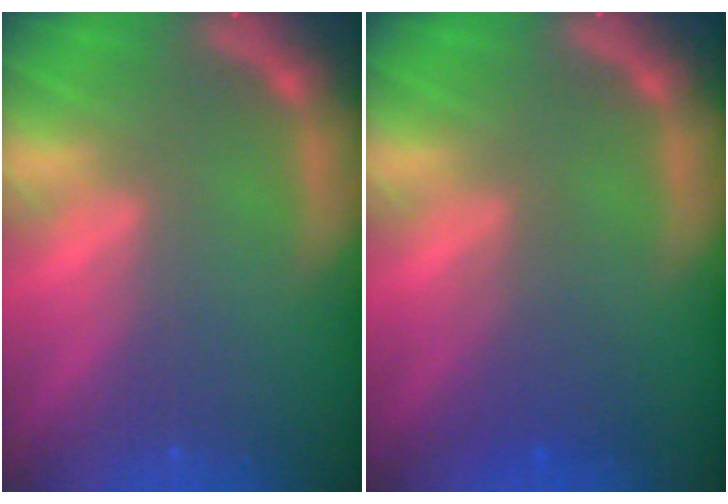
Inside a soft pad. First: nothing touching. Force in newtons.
{"total": 2.4}